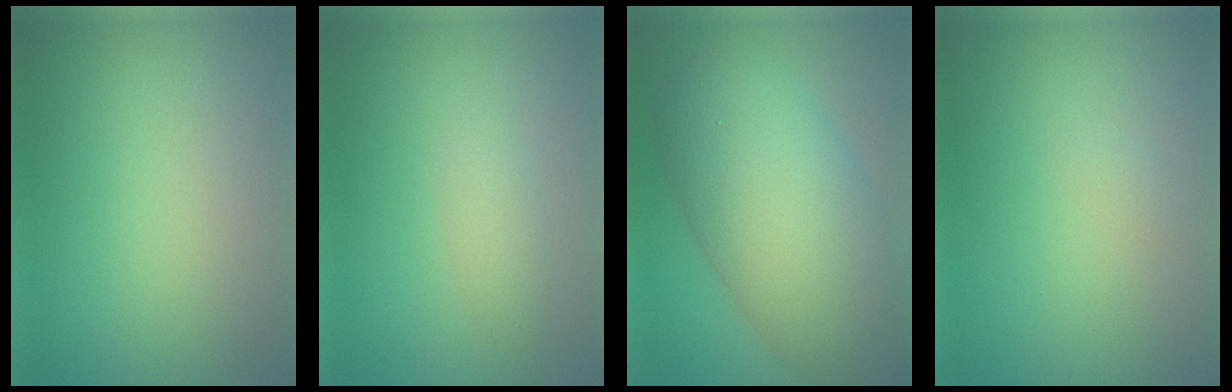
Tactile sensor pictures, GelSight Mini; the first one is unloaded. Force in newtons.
{"total": 1.4, "press": 1.4, "slide": 0.1}
{"total": 11.8, "press": 11.8, "slide": 0.7}
{"total": 0.5, "press": 0.5, "slide": 0.0}